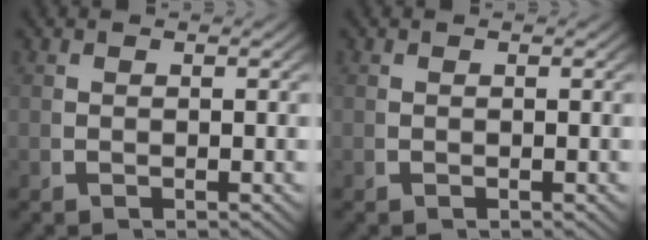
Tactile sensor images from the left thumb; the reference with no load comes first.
{"total": 0.0}